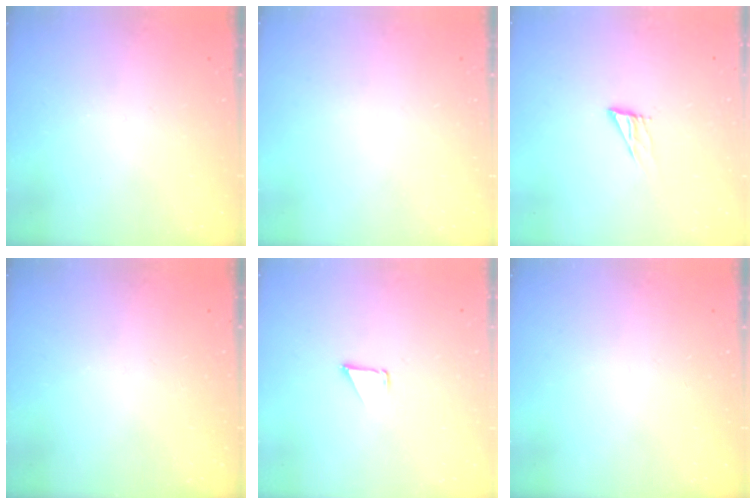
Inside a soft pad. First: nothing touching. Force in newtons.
{"total": 0.0}
{"total": 7.6, "press": 7.6, "slide": 0.3}
{"total": 0.0}
{"total": 0.7, "press": 0.7, "slide": 0.1}
{"total": 0.0}